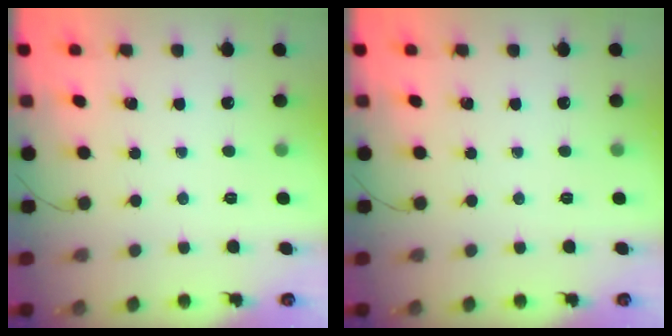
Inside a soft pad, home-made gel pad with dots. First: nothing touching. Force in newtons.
{"total": 0.0}